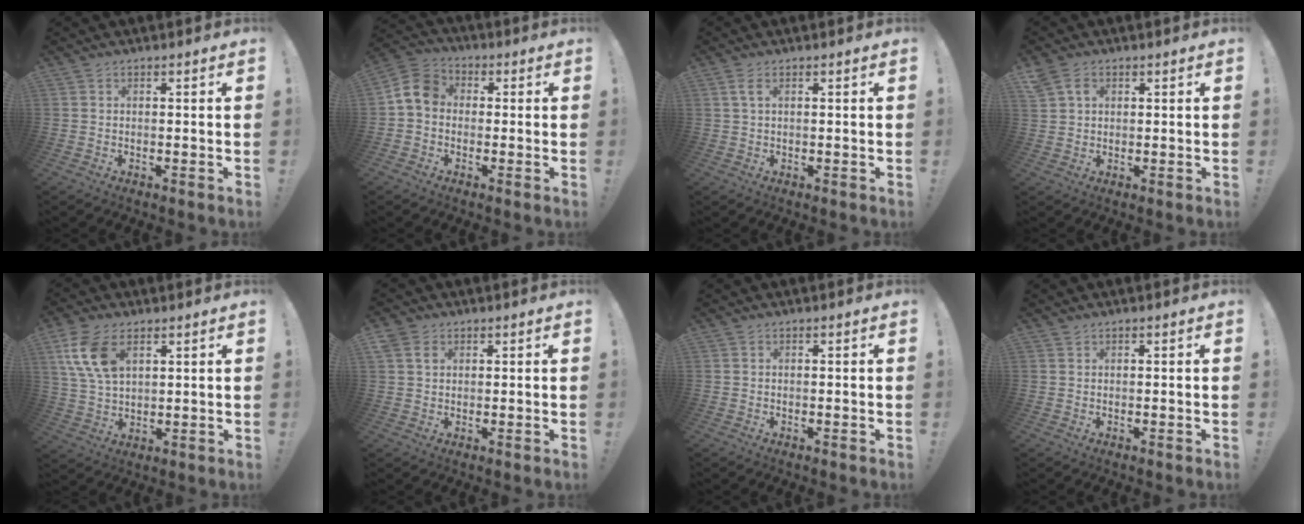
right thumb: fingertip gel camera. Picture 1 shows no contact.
{"total": 8.3, "force": [-0.1, 6.4, 5.3], "torque": [-0.104, 0.022, 0.006]}
{"total": 2.7, "force": [1.0, 0.9, 2.3], "torque": [-0.040, 0.001, 0.016]}
{"total": 4.1, "force": [1.7, 3.0, 2.2], "torque": [-0.033, -0.001, 0.032]}
{"total": 11.8, "force": [5.4, 6.8, 8.0], "torque": [-0.156, -0.009, 0.103]}
{"total": 3.8, "force": [1.7, 3.0, 1.8], "torque": [-0.027, -0.001, 0.032]}
{"total": 0.0}
{"total": 0.6, "force": [0.5, 0.3, 0.1], "torque": [0.005, -0.004, 0.010]}